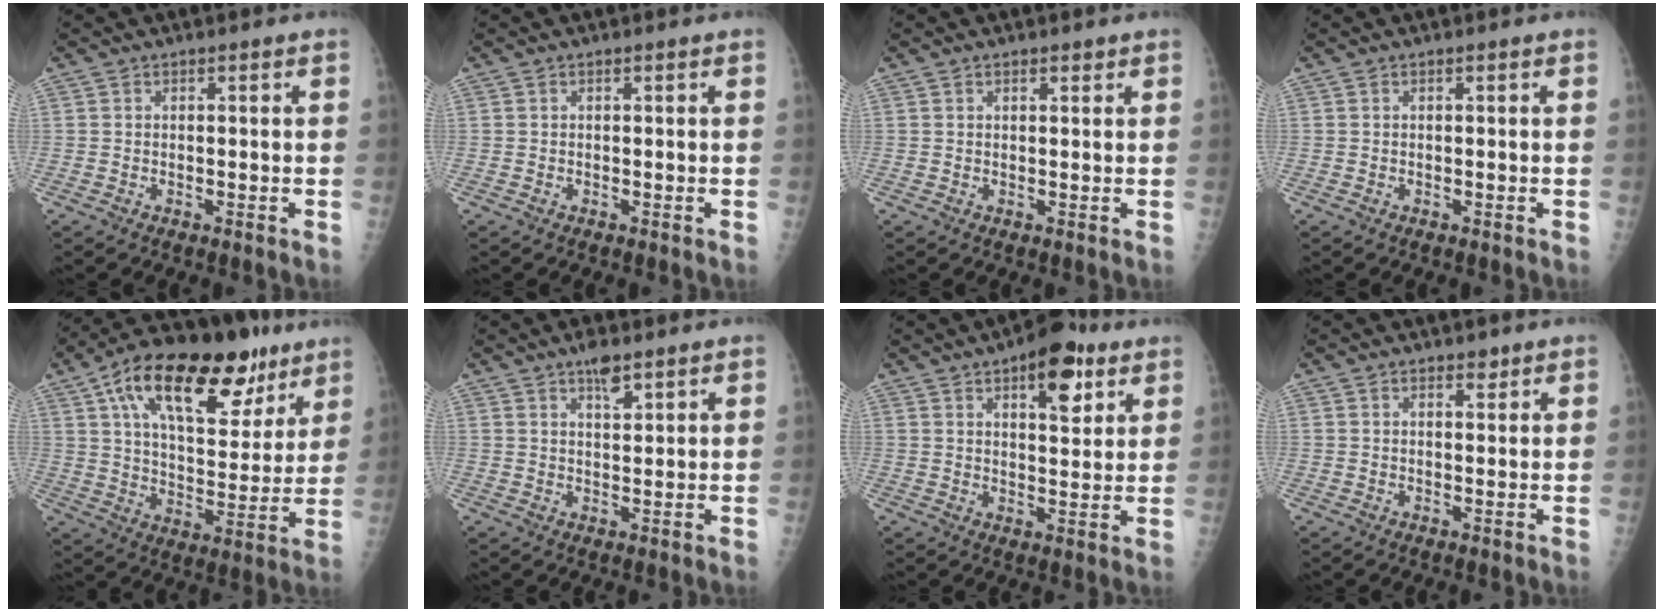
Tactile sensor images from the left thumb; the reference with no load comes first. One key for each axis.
{"total": 0.0}
{"total": 1.2, "fx": 0.8, "fy": 0.6, "fz": 0.6, "tx": -0.003, "ty": -0.003, "tz": 0.010}
{"total": 0.0}
{"total": 26.3, "fx": 14.3, "fy": 12.4, "fz": 18.3, "tx": -0.251, "ty": -0.013, "tz": 0.229}
{"total": 4.1, "fx": 2.8, "fy": 1.4, "fz": 2.6, "tx": -0.032, "ty": -0.014, "tz": 0.047}
{"total": 10.8, "fx": 5.7, "fy": 4.8, "fz": 7.9, "tx": -0.082, "ty": -0.022, "tz": 0.078}
{"total": 1.9, "fx": 1.4, "fy": 0.9, "fz": 0.9, "tx": -0.002, "ty": -0.008, "tz": 0.019}